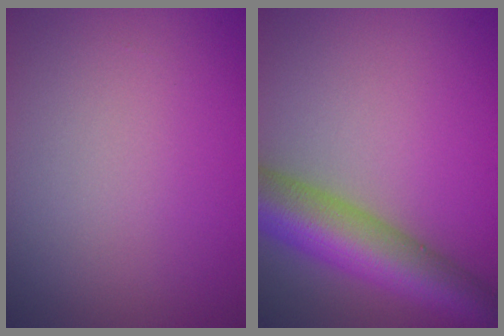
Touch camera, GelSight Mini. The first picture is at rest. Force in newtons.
{"total": 8.5, "press": 8.5, "slide": 0.3}